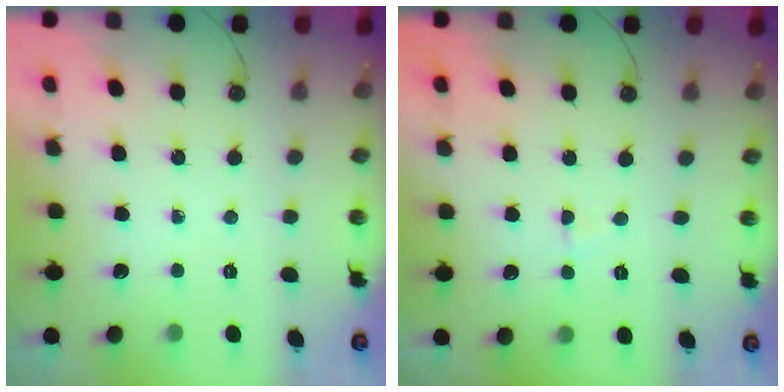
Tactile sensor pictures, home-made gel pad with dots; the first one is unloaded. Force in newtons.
{"total": 3.7, "press": 1.4, "slide": 3.4}